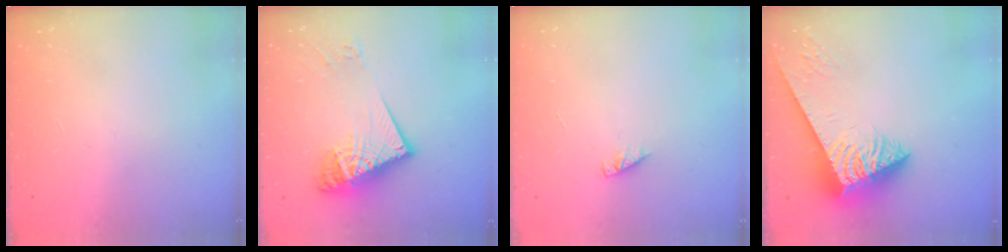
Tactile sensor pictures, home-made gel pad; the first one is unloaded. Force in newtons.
{"total": 16.5, "press": 16.4, "slide": 1.9}
{"total": 2.4, "press": 2.4, "slide": 0.3}
{"total": 7.4, "press": 7.3, "slide": 1.2}